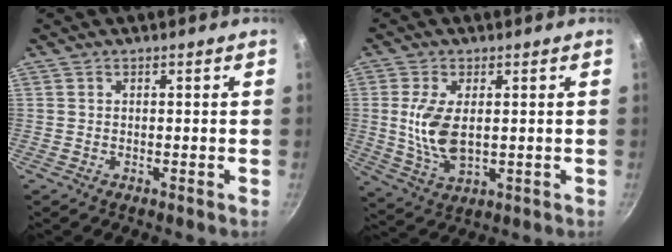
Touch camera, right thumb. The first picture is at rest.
{"total": 9.4, "force": [0.8, 4.9, 8.0], "torque": [-0.159, -0.010, 0.023]}